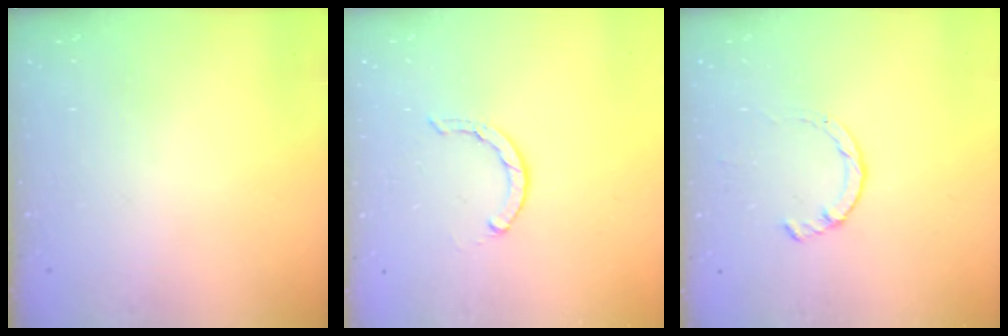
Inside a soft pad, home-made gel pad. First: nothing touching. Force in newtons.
{"total": 1.6, "press": 1.5, "slide": 0.4}
{"total": 2.8, "press": 2.8, "slide": 0.4}